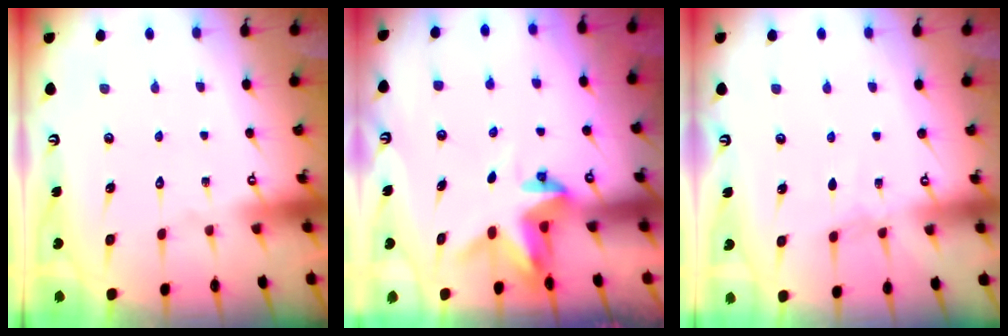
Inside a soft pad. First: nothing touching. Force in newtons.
{"total": 3.4, "press": 3.4, "slide": 0.2}
{"total": 2.5, "press": 2.5, "slide": 0.3}